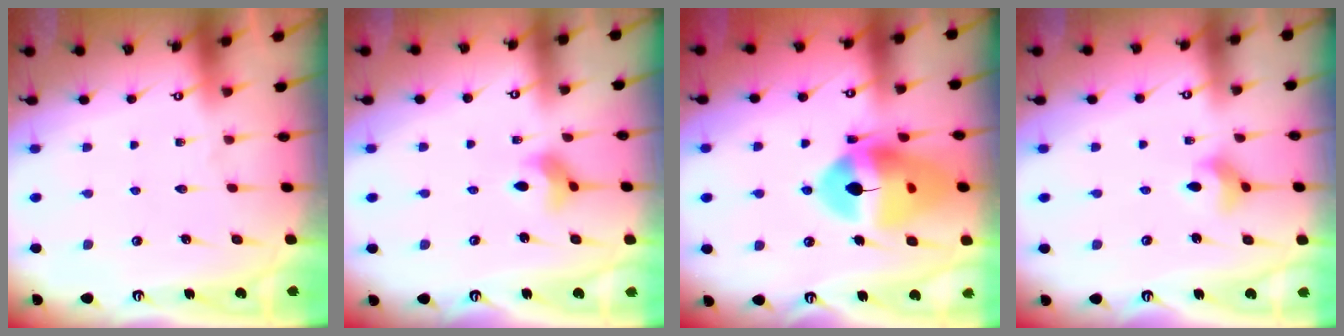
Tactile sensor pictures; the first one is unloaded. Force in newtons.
{"total": 5.0, "press": 5.0, "slide": 0.6}
{"total": 18.1, "press": 17.9, "slide": 2.2}
{"total": 5.2, "press": 5.1, "slide": 0.7}